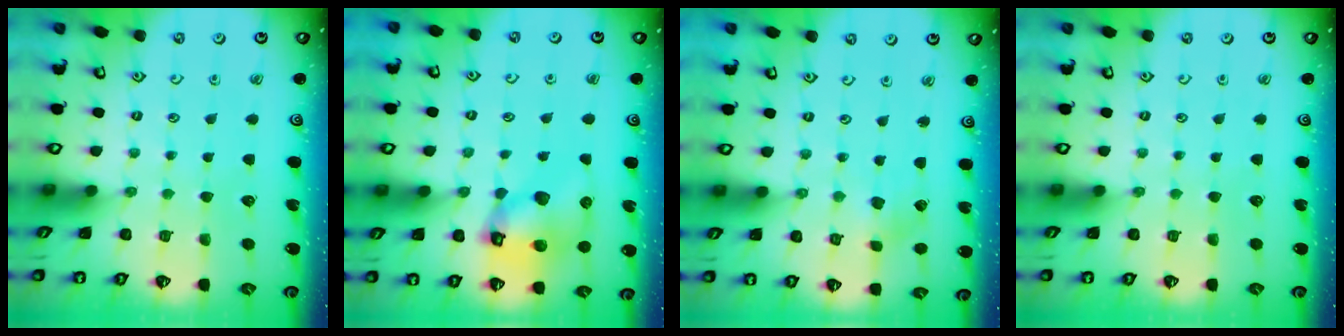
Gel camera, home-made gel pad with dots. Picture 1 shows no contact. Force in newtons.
{"total": 12.9, "press": 12.8, "slide": 1.9}
{"total": 2.3, "press": 2.3, "slide": 0.3}
{"total": 0.0}